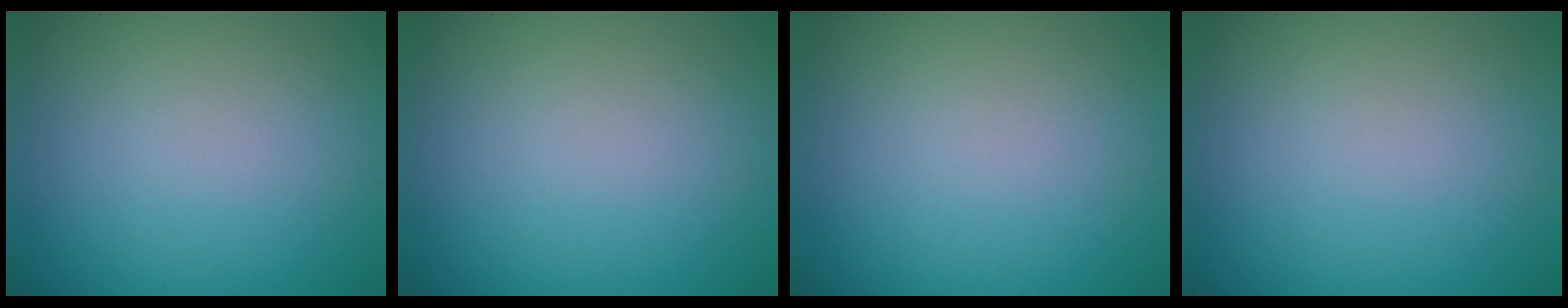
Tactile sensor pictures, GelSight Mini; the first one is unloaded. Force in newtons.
{"total": 0.0}
{"total": 0.0}
{"total": 0.0}